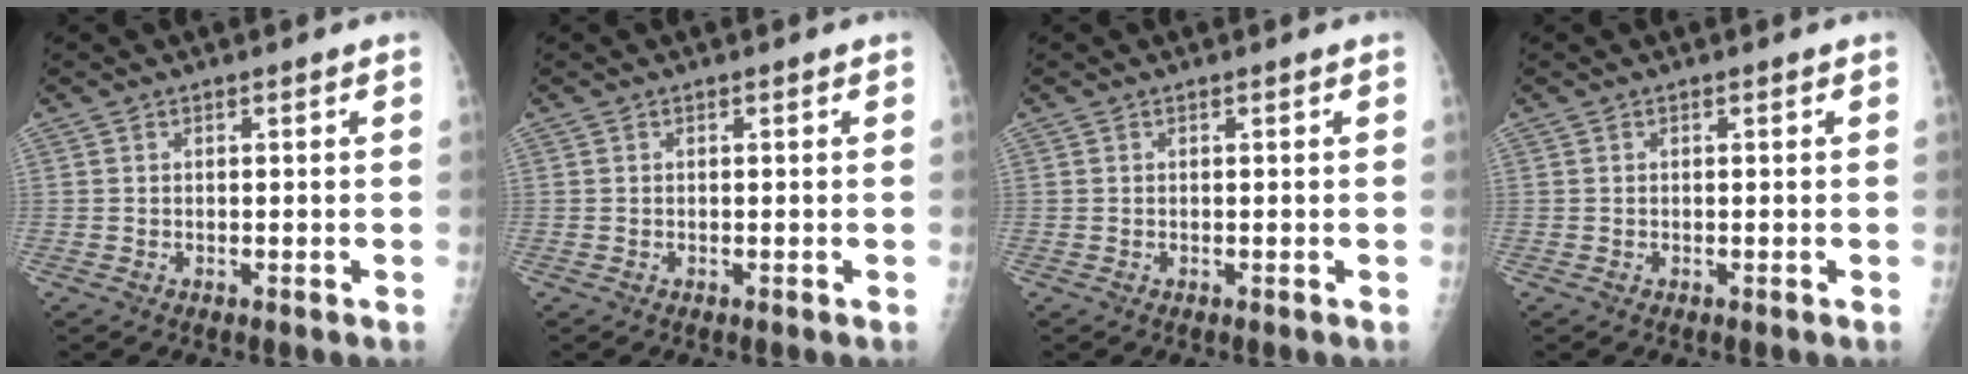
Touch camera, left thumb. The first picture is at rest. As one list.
[{"total": 0.0}, {"total": 0.0}, {"total": 0.0}]